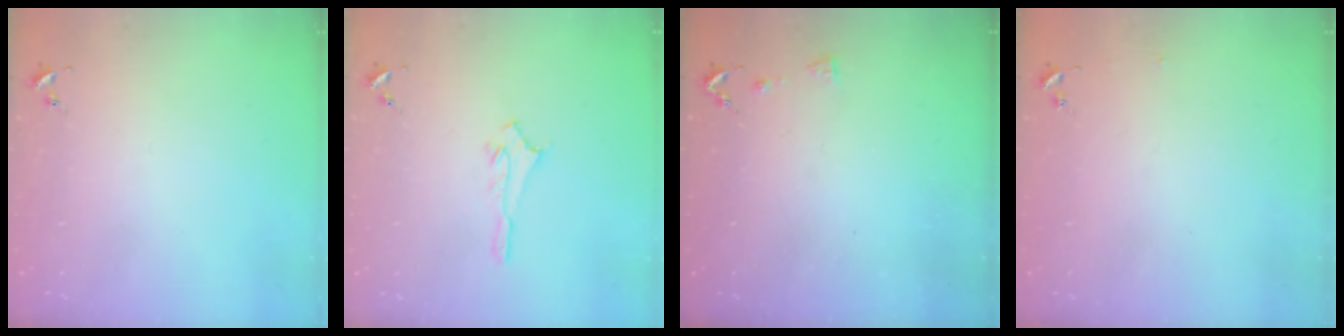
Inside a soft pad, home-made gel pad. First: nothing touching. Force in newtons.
{"total": 2.9, "press": 2.9, "slide": 0.2}
{"total": 5.4, "press": 5.4, "slide": 0.8}
{"total": 2.5, "press": 2.5, "slide": 0.2}